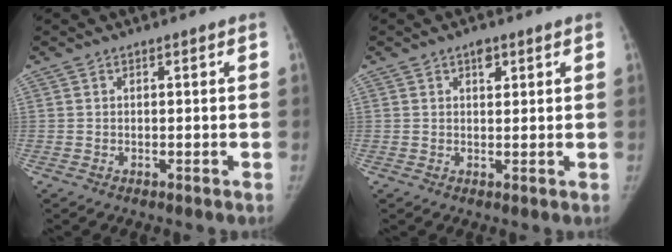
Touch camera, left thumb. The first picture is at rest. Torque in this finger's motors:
{"motor_torque": [0.25, 0.19, 0.73, 0.11, 0.12]}